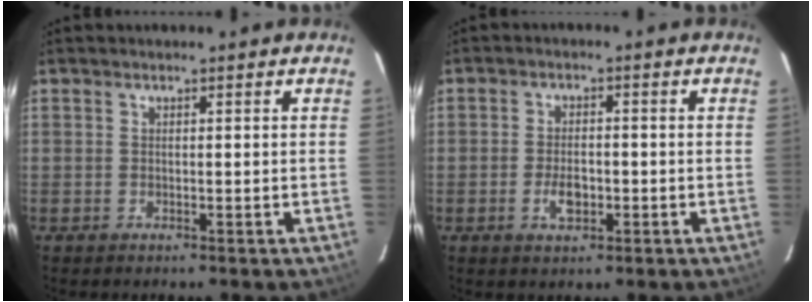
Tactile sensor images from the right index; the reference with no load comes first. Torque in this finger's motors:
{"motor_torque": [0.52, 0.00, 0.31, 0.06]}